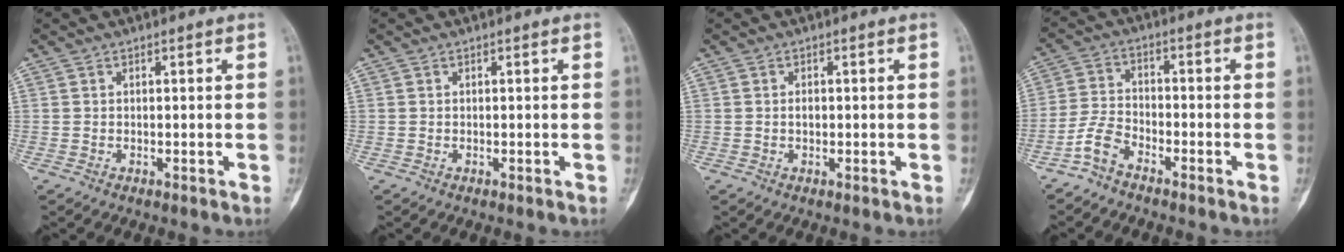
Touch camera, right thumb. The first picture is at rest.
{"total": 0.0}
{"total": 1.1, "force": [-0.1, 0.7, 0.8], "torque": [-0.010, 0.002, -0.001]}
{"total": 5.3, "force": [-3.9, 2.3, 2.7], "torque": [-0.054, 0.027, -0.088]}